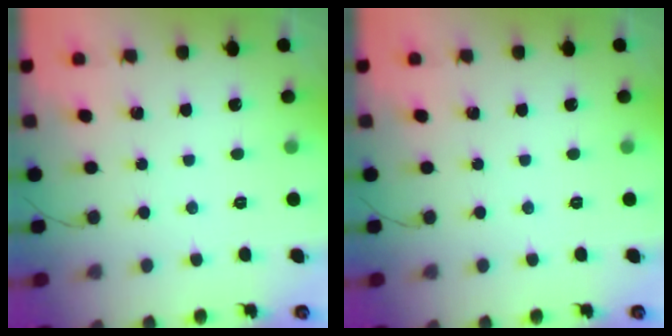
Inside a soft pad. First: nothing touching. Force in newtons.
{"total": 0.0}